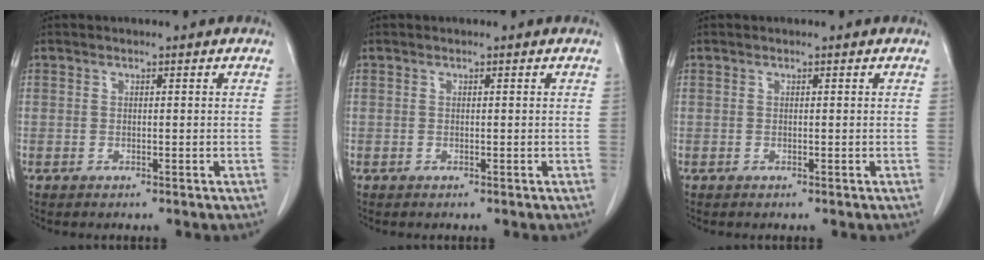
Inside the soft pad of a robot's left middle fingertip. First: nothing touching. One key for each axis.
{"total": 0.0}
{"total": 0.0}